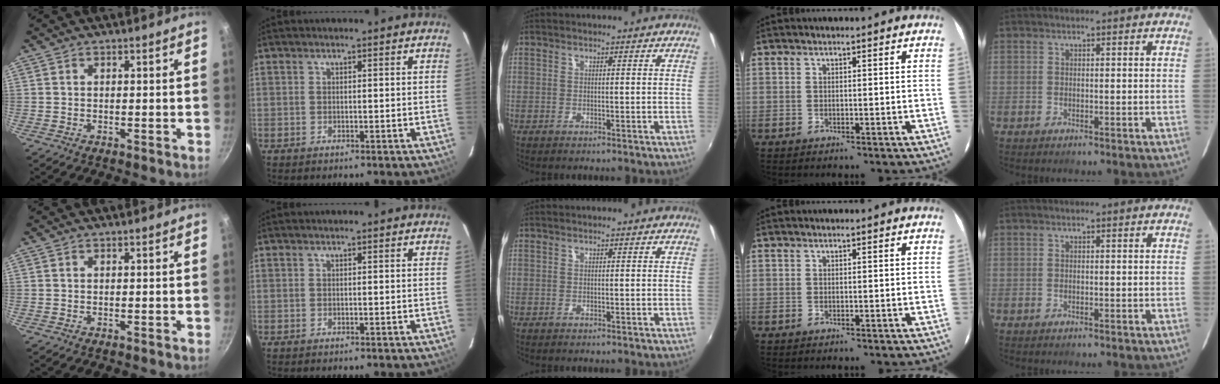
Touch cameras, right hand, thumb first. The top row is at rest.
{}